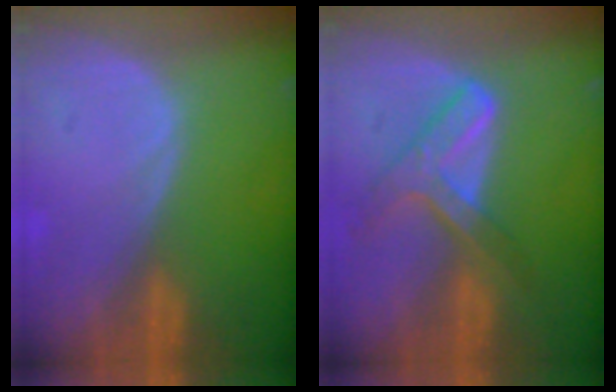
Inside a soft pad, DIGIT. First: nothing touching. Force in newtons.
{"total": 7.2, "press": 6.2, "slide": 3.8}